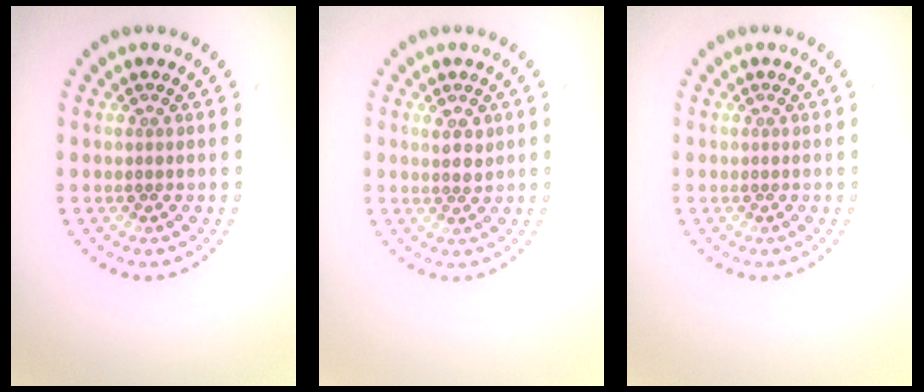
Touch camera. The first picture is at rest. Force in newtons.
{"total": 1.7, "press": 1.5, "slide": 0.7}
{"total": 0.0}